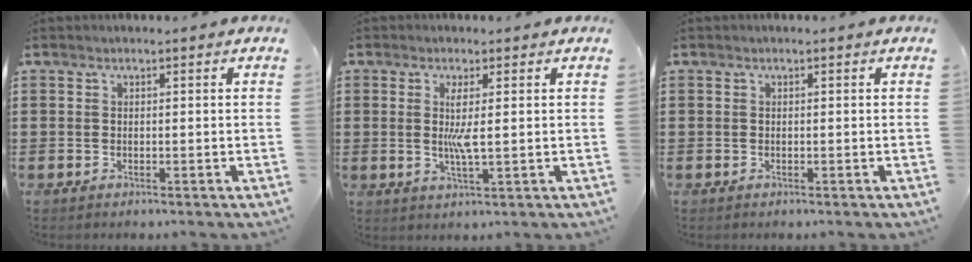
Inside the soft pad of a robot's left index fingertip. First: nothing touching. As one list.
[{"total": 4.0, "force": [0.5, 0.3, 4.0], "torque": [-0.083, -0.006, 0.004]}, {"total": 0.0}]